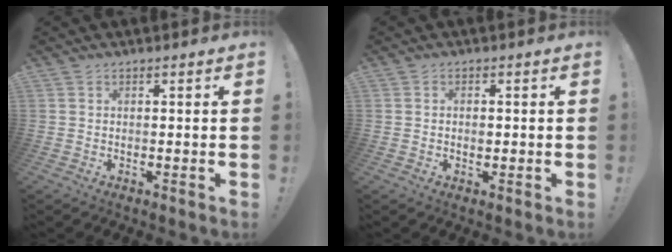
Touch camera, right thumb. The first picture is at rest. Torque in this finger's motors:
{"motor_torque": [-0.23, 0.06, 0.20, 0.10, -0.08]}